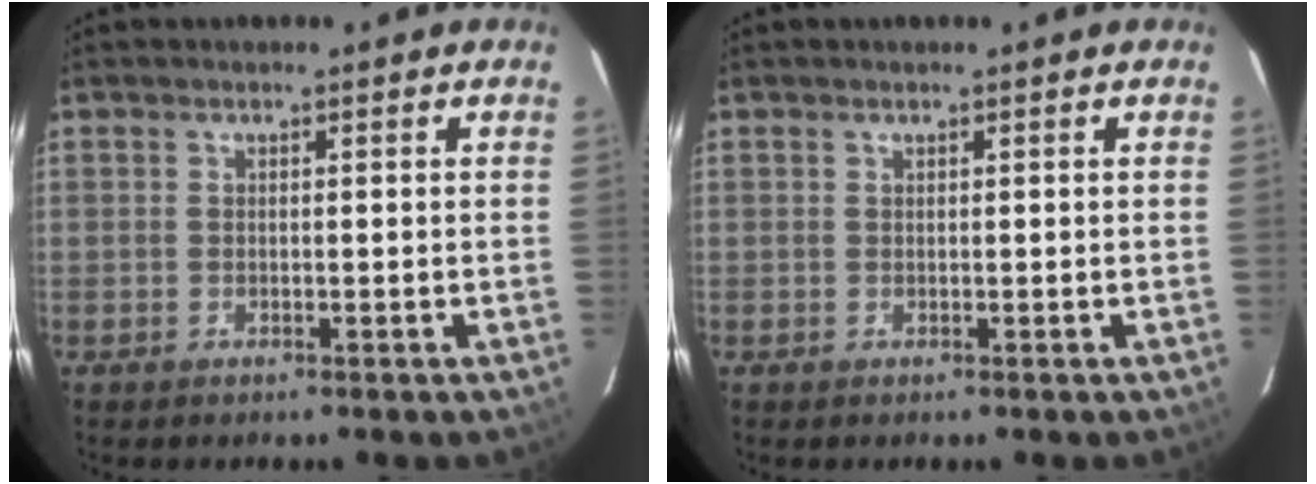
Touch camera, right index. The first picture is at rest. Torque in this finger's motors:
{"motor_torque": [0.06, 0.02, 0.08, 0.02]}